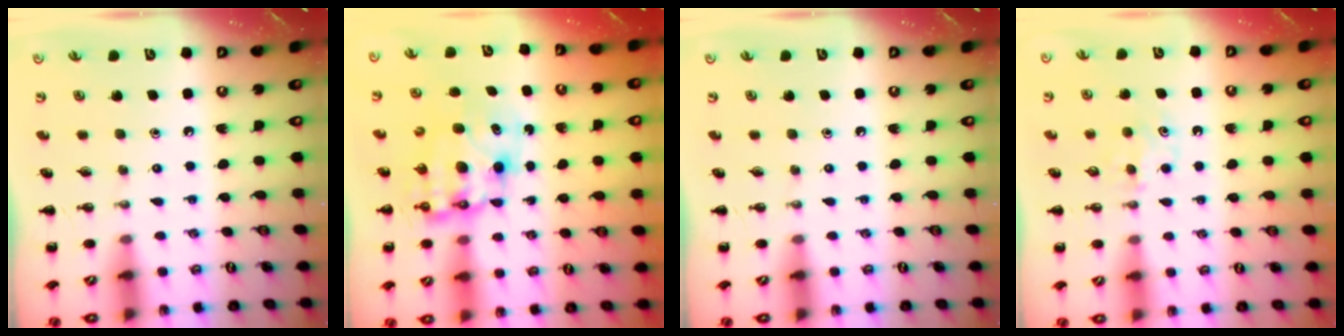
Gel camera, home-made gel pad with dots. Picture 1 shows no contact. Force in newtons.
{"total": 8.9, "press": 8.6, "slide": 2.3}
{"total": 0.0}
{"total": 4.8, "press": 4.6, "slide": 1.3}